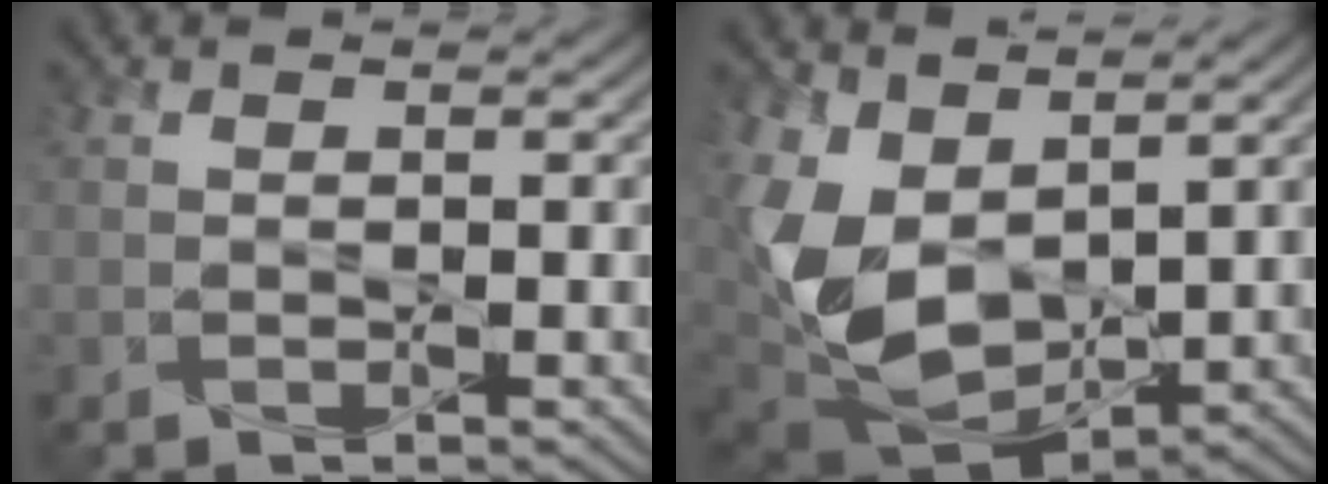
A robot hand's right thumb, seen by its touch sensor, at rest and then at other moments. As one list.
[{"total": 13.4, "force": [2.7, 8.5, 10.0], "torque": [-0.264, -0.014, 0.058]}]